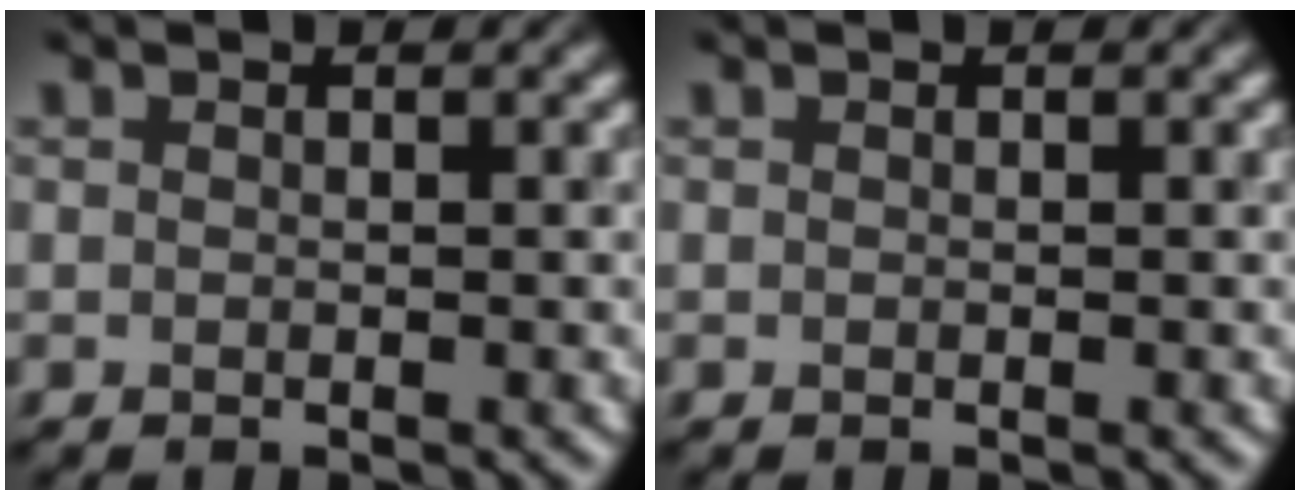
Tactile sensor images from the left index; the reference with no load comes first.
{"total": 0.0}